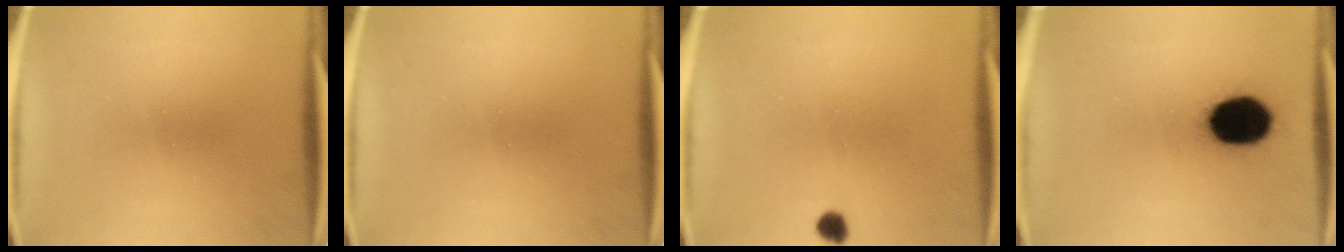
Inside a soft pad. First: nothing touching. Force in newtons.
{"total": 0.0}
{"total": 2.0}
{"total": 16.7}